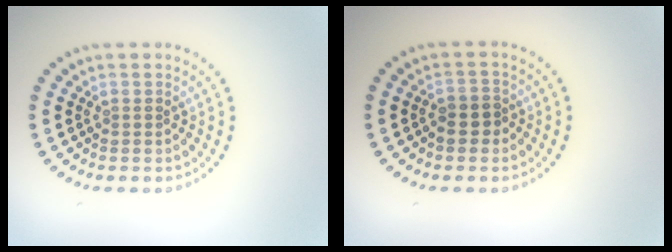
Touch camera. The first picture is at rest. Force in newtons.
{"total": 2.0, "press": 1.9, "slide": 0.7}